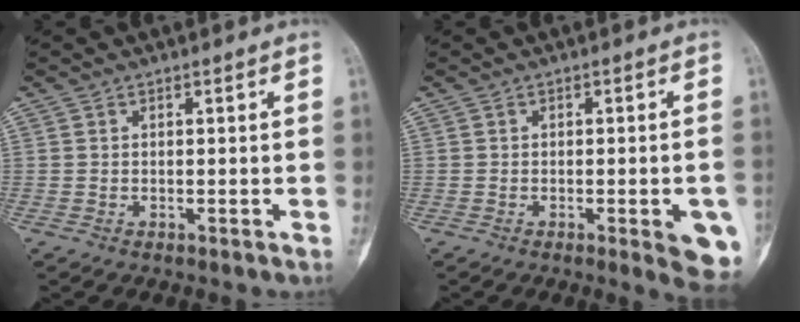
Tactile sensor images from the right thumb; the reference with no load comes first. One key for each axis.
{"total": 8.3, "fx": -2.8, "fy": 2.2, "fz": 7.5, "tx": -0.072, "ty": 0.001, "tz": -0.029}